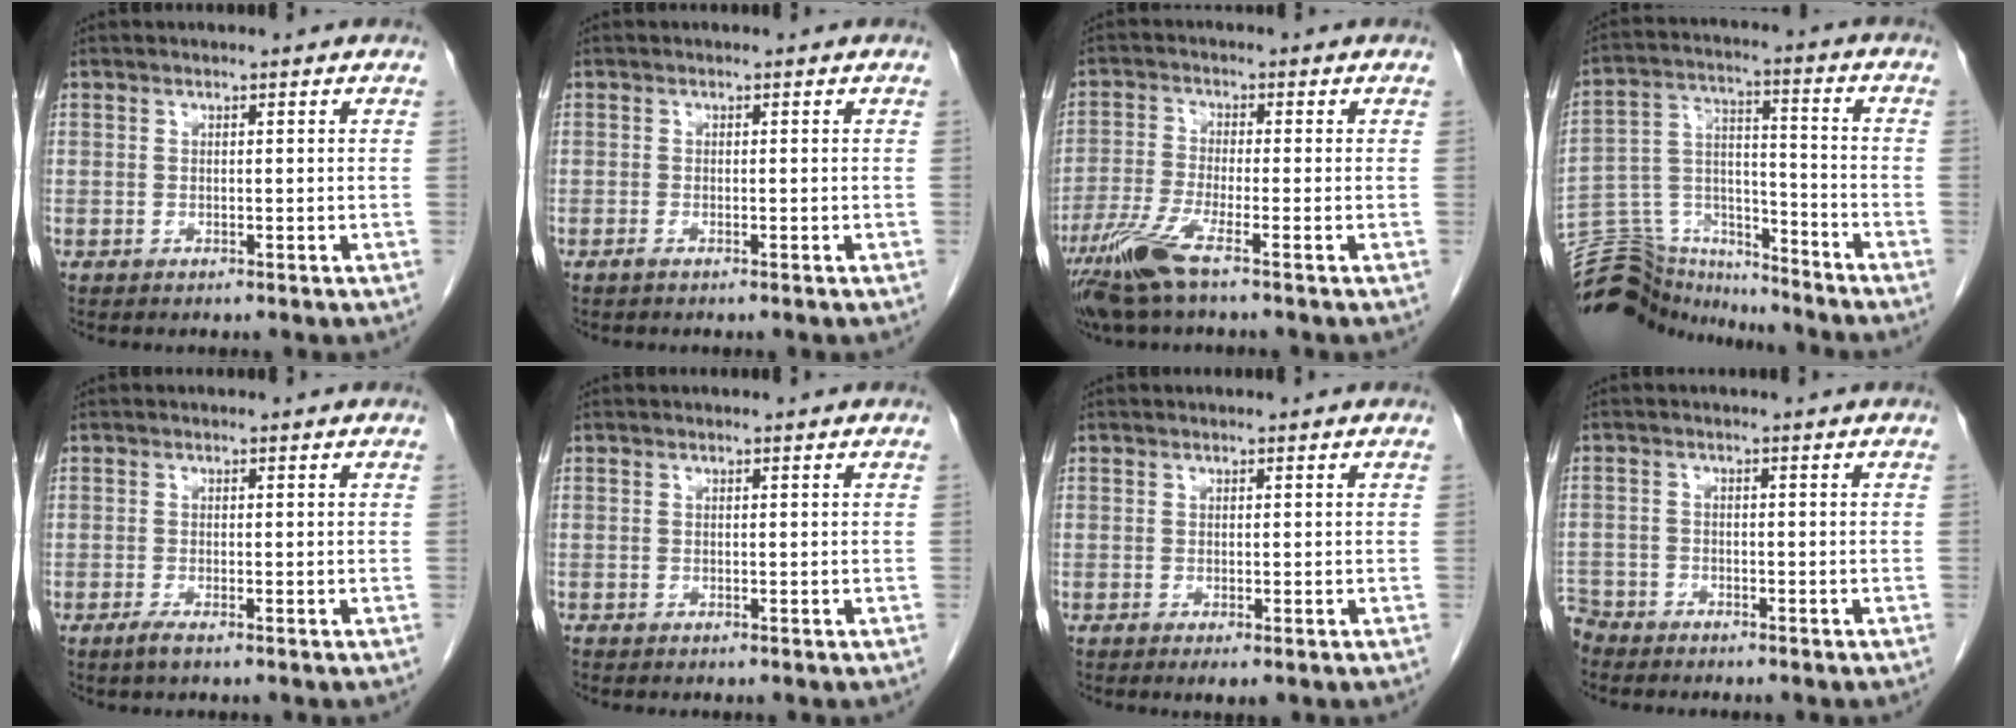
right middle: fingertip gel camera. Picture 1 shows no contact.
{"total": 0.7, "force": [-0.5, 0.0, 0.4], "torque": [-0.011, -0.001, -0.009]}
{"total": 7.0, "force": [-4.5, 0.0, 5.4], "torque": [-0.119, -0.018, -0.093]}
{"total": 13.6, "force": [-13.1, 3.4, 0.7], "torque": [-0.028, 0.056, -0.225]}
{"total": 1.5, "force": [-1.0, 0.1, 1.1], "torque": [-0.025, -0.004, -0.019]}
{"total": 0.0}
{"total": 1.6, "force": [-0.9, 0.4, 1.3], "torque": [-0.017, -0.004, -0.011]}
{"total": 4.8, "force": [-4.3, 2.0, 0.2], "torque": [-0.006, -0.004, -0.084]}